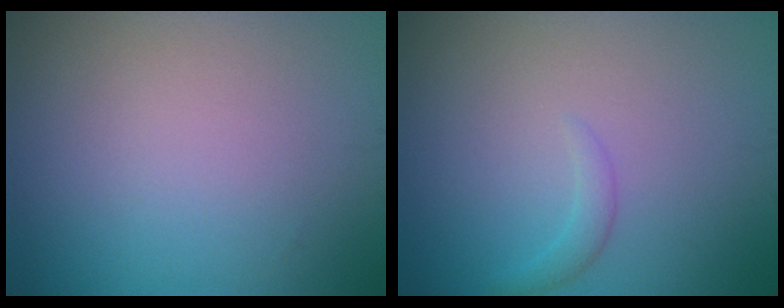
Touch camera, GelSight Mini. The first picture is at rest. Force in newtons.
{"total": 1.1, "press": 1.1, "slide": 0.1}